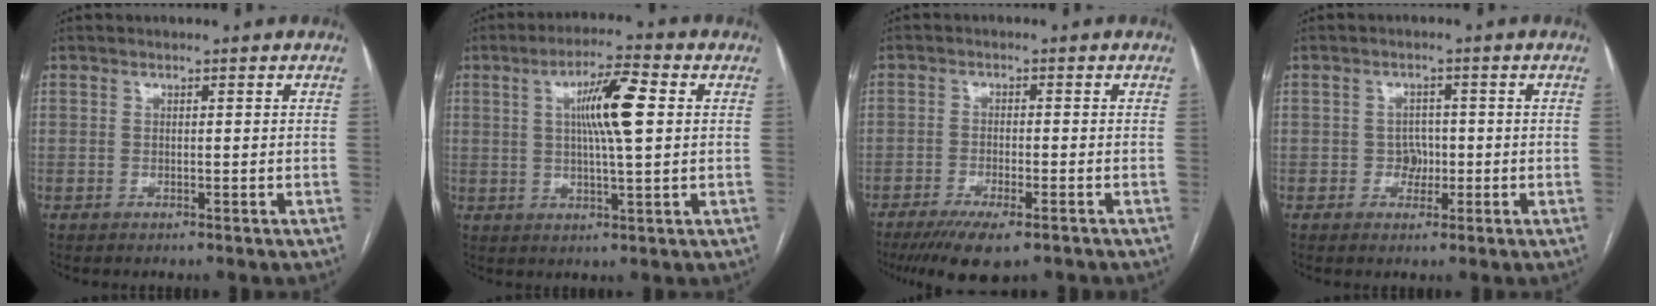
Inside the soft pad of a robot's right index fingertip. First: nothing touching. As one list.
[{"total": 9.0, "force": [1.9, 0.7, 8.8], "torque": [-0.156, 0.009, 0.031]}, {"total": 8.7, "force": [-6.2, 1.8, 5.9], "torque": [-0.090, -0.017, -0.095]}, {"total": 2.4, "force": [-0.5, 2.1, 1.0], "torque": [-0.008, 0.006, -0.008]}]